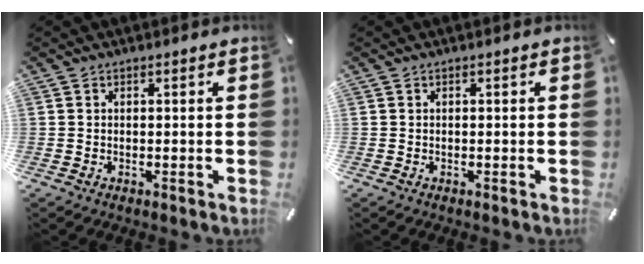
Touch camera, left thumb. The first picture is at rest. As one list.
[{"total": 0.0}]